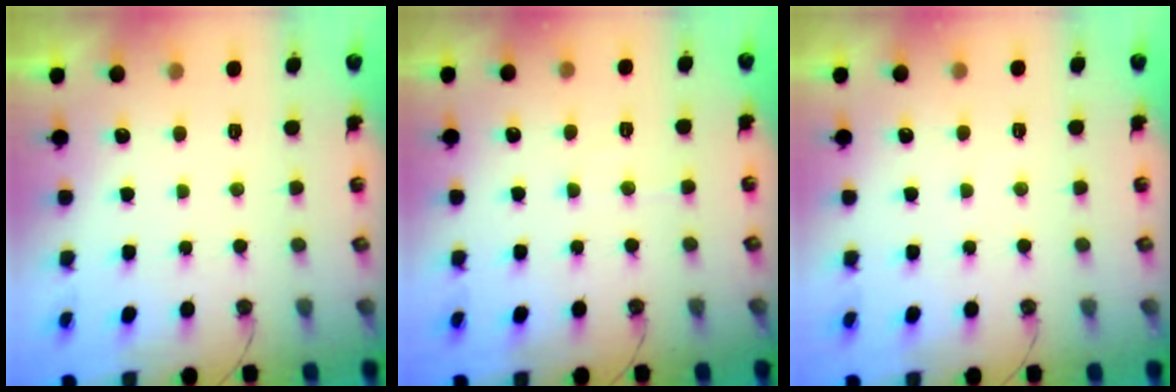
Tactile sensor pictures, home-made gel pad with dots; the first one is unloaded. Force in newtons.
{"total": 5.5, "press": 5.5, "slide": 0.8}
{"total": 2.8, "press": 2.8, "slide": 0.4}